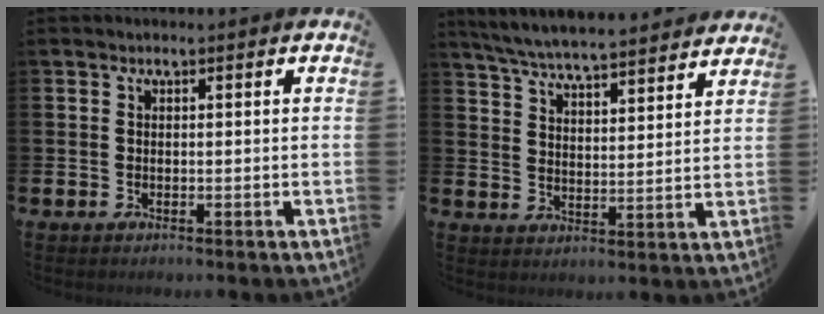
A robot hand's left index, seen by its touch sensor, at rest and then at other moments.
{"total": 6.6, "force": [6.4, 0.3, 1.5], "torque": [-0.057, -0.043, 0.113]}